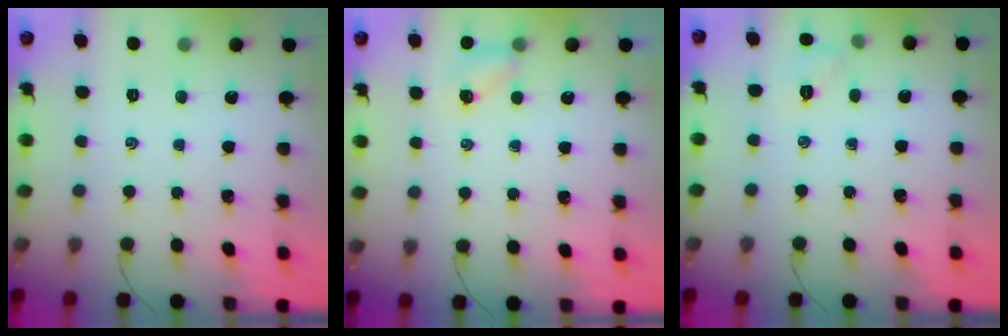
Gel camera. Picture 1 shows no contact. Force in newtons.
{"total": 4.7, "press": 4.5, "slide": 1.2}
{"total": 5.8, "press": 5.6, "slide": 1.5}